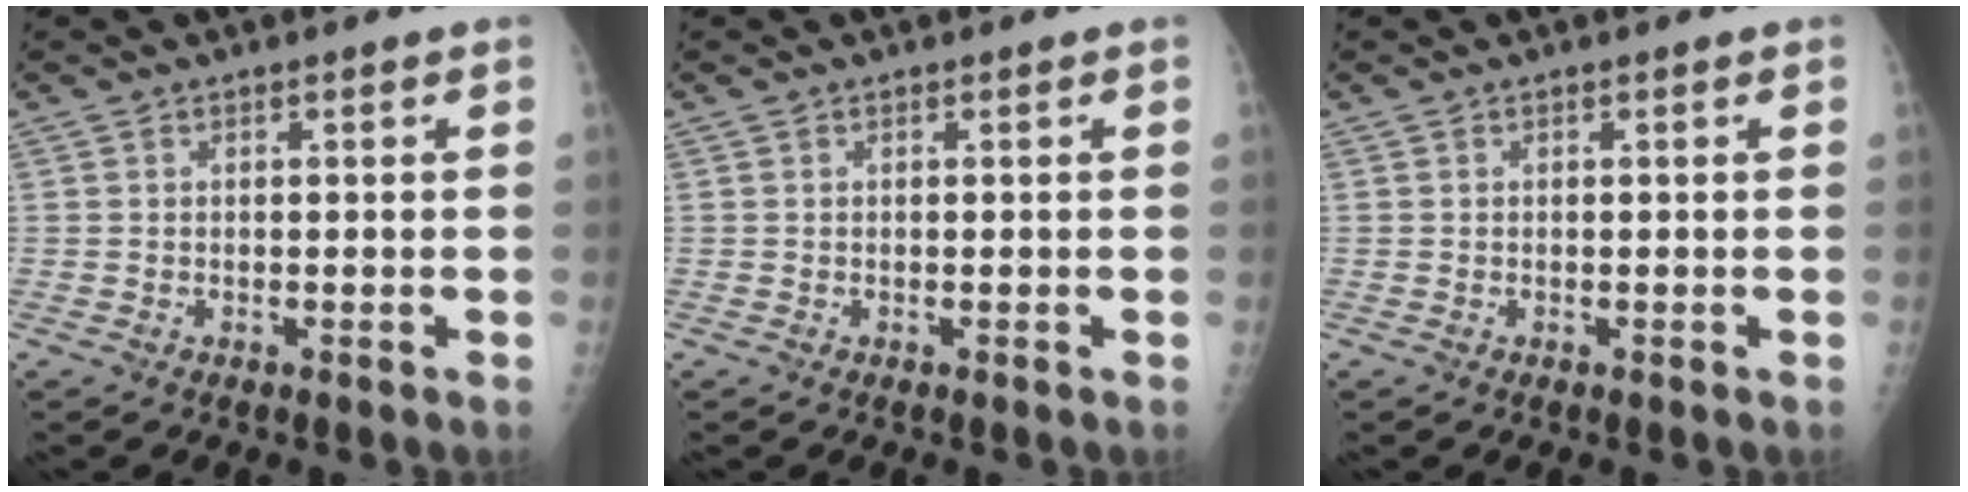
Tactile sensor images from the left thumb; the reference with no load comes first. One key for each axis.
{"total": 0.0}
{"total": 0.0}